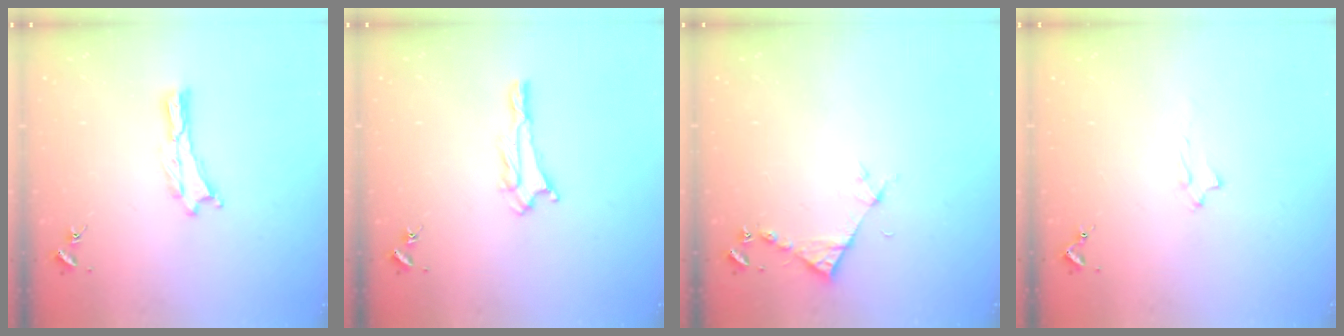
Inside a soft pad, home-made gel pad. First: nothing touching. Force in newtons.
{"total": 1.7, "press": 1.7, "slide": 0.2}
{"total": 4.1, "press": 4.1, "slide": 0.3}
{"total": 2.0, "press": 2.0, "slide": 0.4}